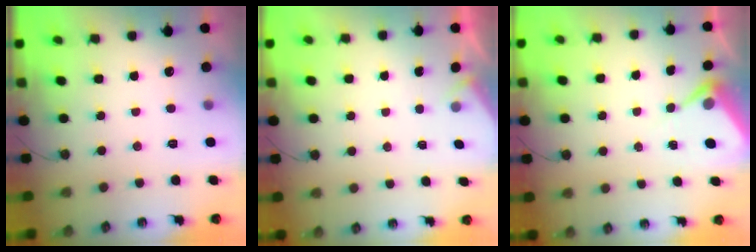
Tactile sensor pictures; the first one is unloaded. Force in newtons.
{"total": 2.2, "press": 2.2, "slide": 0.4}
{"total": 5.9, "press": 5.8, "slide": 0.7}